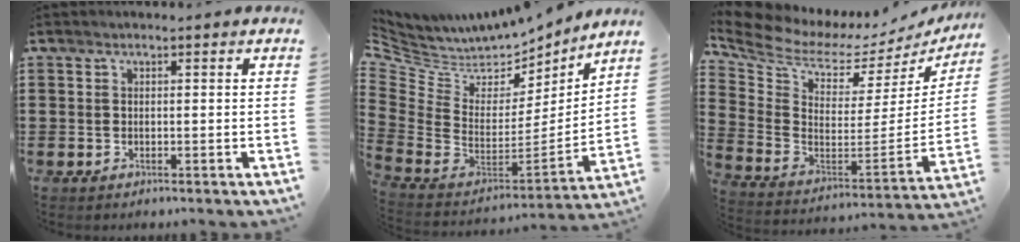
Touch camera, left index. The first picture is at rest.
{"total": 5.8, "force": [5.1, 2.7, 1.0], "torque": [-0.068, -0.059, 0.086]}
{"total": 5.3, "force": [4.1, 2.5, 2.2], "torque": [-0.076, -0.049, 0.065]}